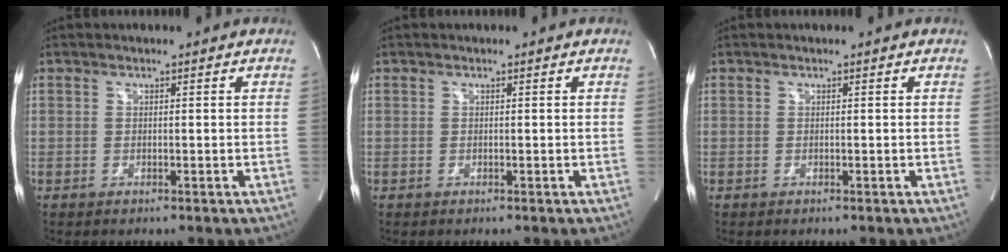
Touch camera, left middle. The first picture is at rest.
{"total": 0.0}
{"total": 0.0}